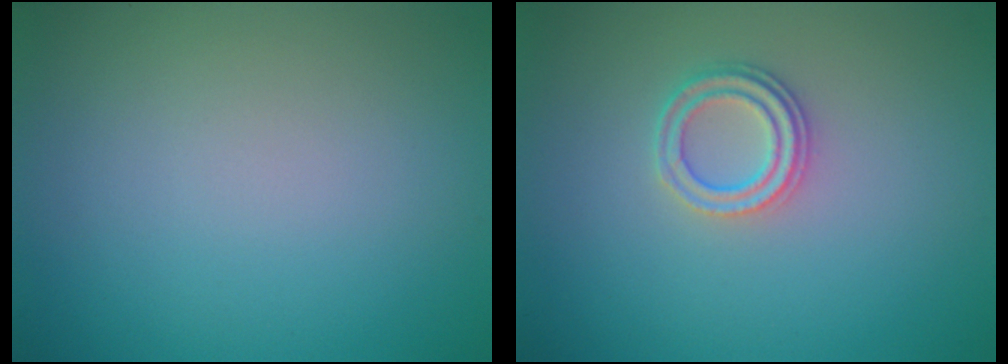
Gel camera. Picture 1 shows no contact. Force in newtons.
{"total": 2.3, "press": 2.1, "slide": 1.0}